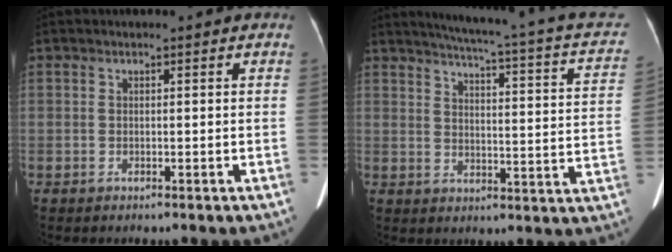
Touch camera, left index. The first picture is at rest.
{"total": 20.3, "force": [16.7, 1.8, 11.4], "torque": [-0.156, -0.028, 0.183]}